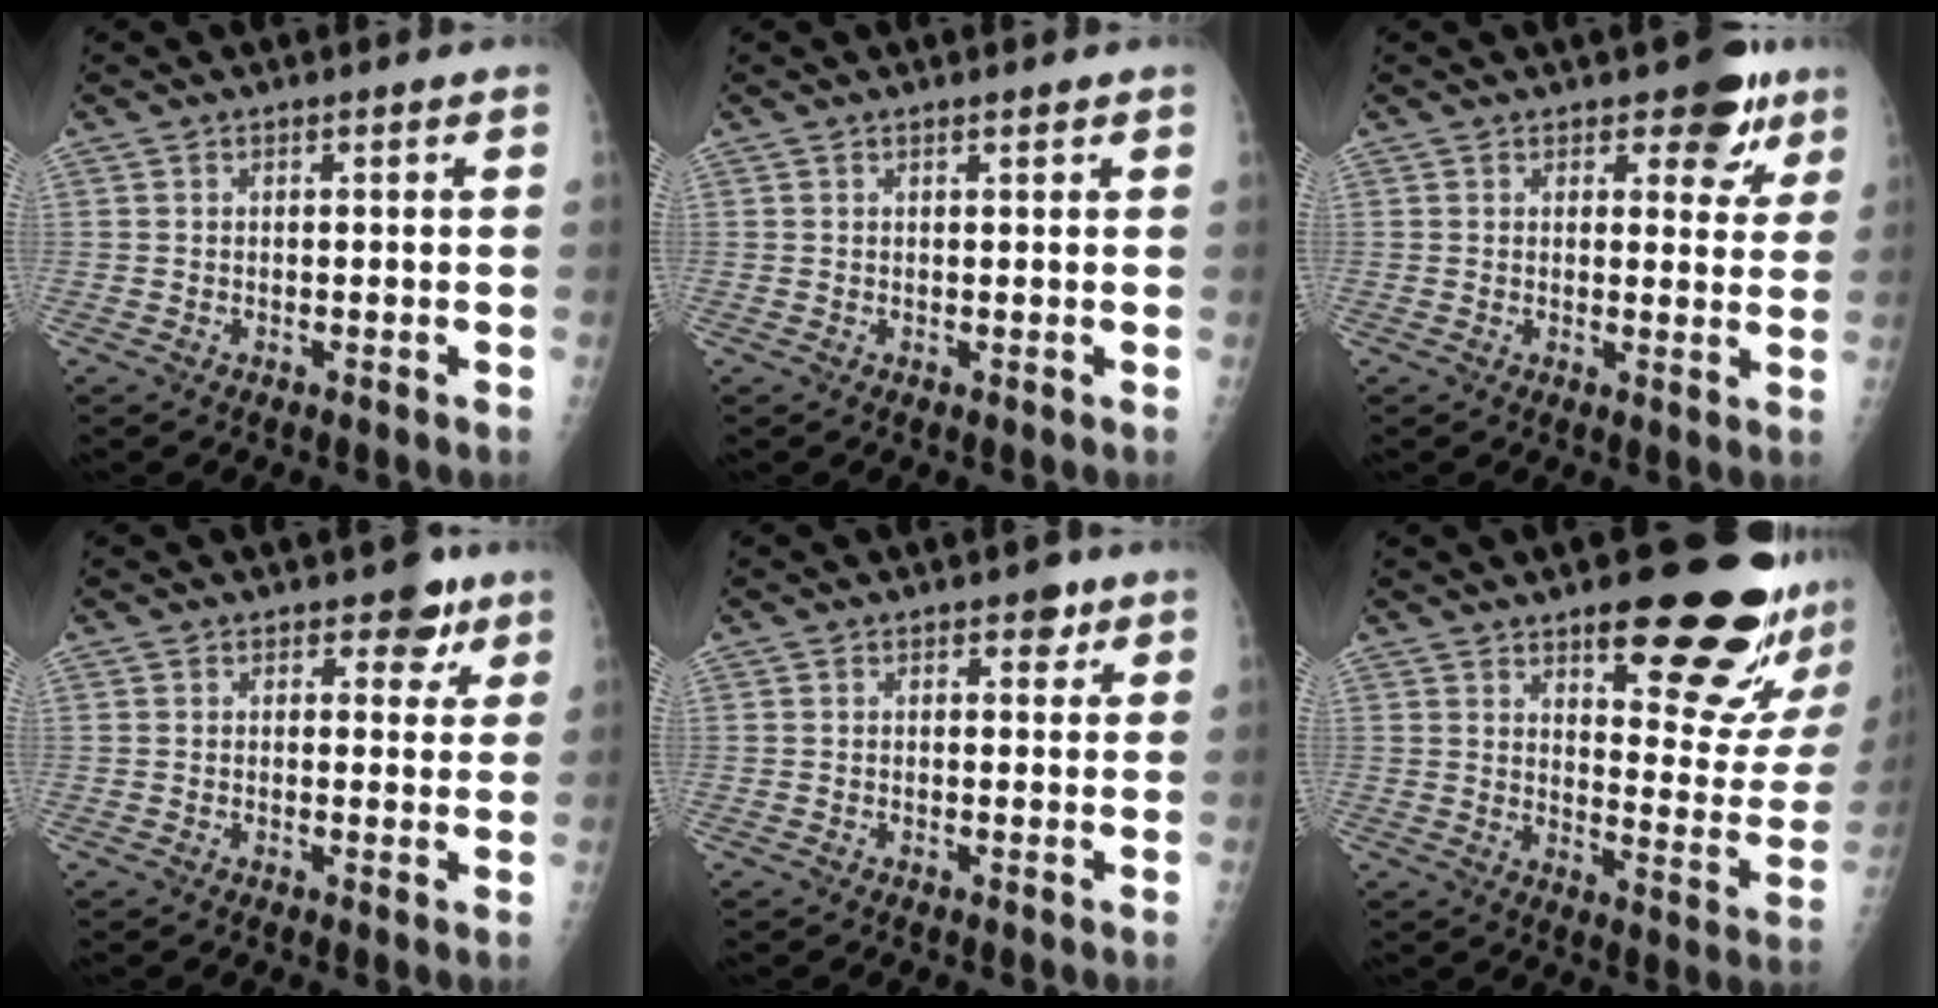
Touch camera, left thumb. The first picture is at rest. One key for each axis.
{"total": 0.7, "fx": 0.6, "fy": 0.2, "fz": 0.4, "tx": -0.007, "ty": -0.003, "tz": 0.009}
{"total": 6.8, "fx": 4.3, "fy": 3.6, "fz": 3.7, "tx": -0.006, "ty": -0.019, "tz": 0.052}
{"total": 4.5, "fx": 2.6, "fy": 2.9, "fz": 2.2, "tx": 0.006, "ty": -0.009, "tz": 0.029}
{"total": 2.3, "fx": 1.3, "fy": 1.5, "fz": 1.1, "tx": 0.003, "ty": -0.004, "tz": 0.014}
{"total": 22.2, "fx": 14.7, "fy": 6.4, "fz": 15.4, "tx": -0.161, "ty": -0.101, "tz": 0.198}